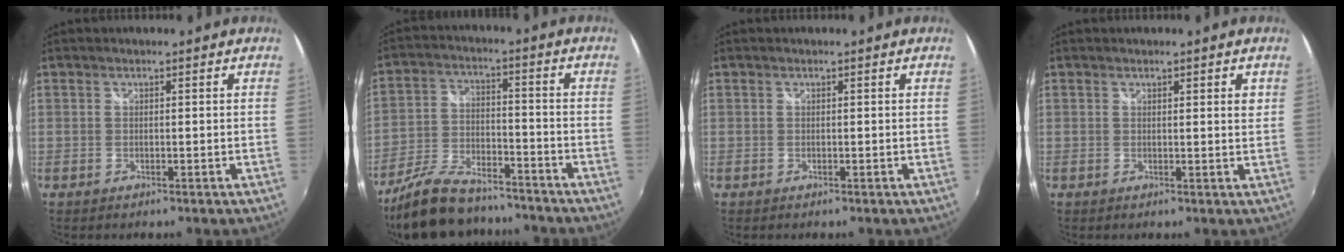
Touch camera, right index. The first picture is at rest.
{"total": 16.9, "force": [-14.2, 5.5, 7.4], "torque": [-0.164, -0.014, -0.238]}
{"total": 0.0}
{"total": 2.2, "force": [1.4, 0.0, 1.7], "torque": [-0.022, 0.004, 0.018]}